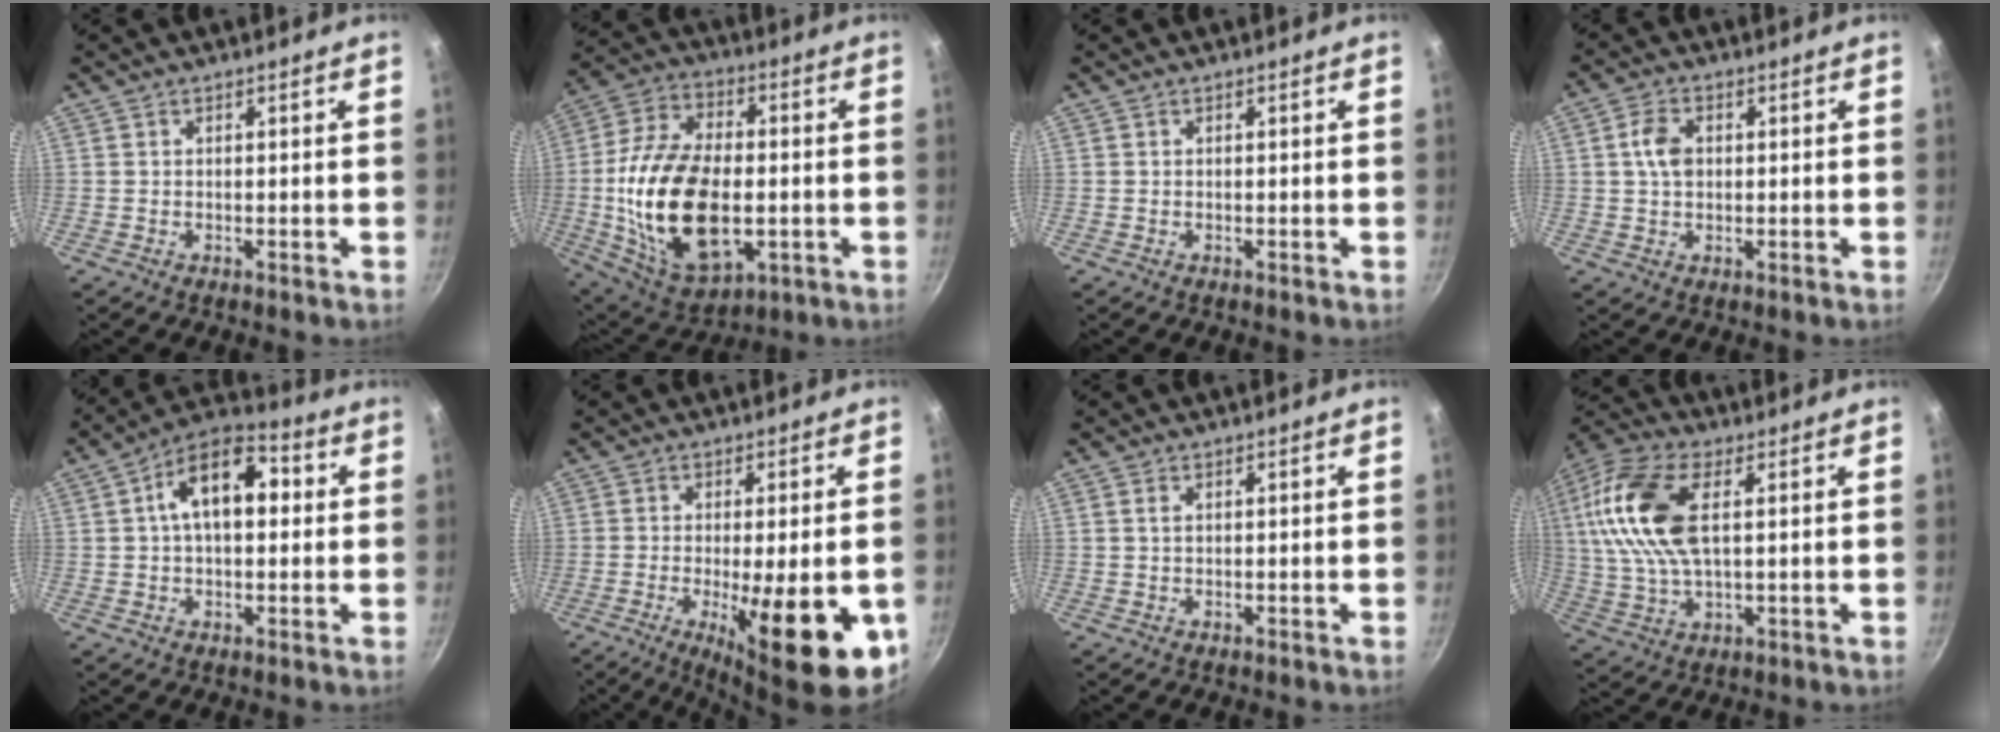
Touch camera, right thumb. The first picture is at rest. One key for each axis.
{"total": 24.0, "fx": -2.7, "fy": 13.4, "fz": 19.7, "tx": -0.365, "ty": 0.004, "tz": -0.030}
{"total": 0.0}
{"total": 5.0, "fx": 0.7, "fy": 3.4, "fz": 3.7, "tx": -0.070, "ty": 0.004, "tz": 0.012}
{"total": 13.1, "fx": 2.2, "fy": 7.3, "fz": 10.7, "tx": -0.157, "ty": 0.031, "tz": 0.025}
{"total": 18.7, "fx": -5.9, "fy": 5.7, "fz": 16.8, "tx": -0.191, "ty": -0.017, "tz": -0.063}
{"total": 1.1, "fx": 0.3, "fy": 0.6, "fz": 0.9, "tx": -0.020, "ty": 0.002, "tz": 0.009}
{"total": 17.7, "fx": 3.6, "fy": 8.6, "fz": 15.0, "tx": -0.331, "ty": 0.012, "tz": 0.064}